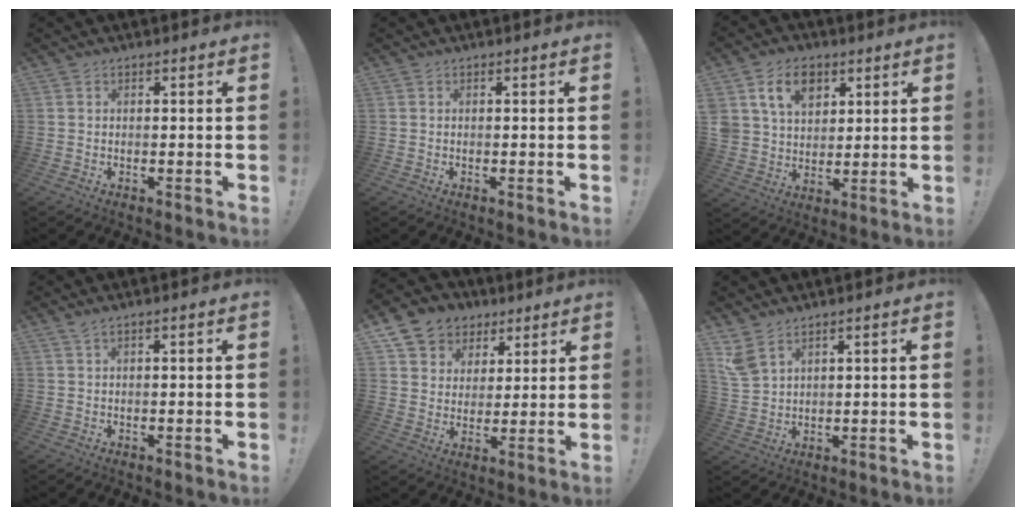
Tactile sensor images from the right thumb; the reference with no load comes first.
{"total": 0.0}
{"total": 12.8, "force": [6.2, 9.2, 6.3], "torque": [-0.093, -0.021, 0.119]}
{"total": 1.2, "force": [0.5, -0.2, 1.1], "torque": [-0.026, 0.000, 0.009]}
{"total": 9.7, "force": [5.3, 7.9, 1.8], "torque": [-0.028, -0.036, 0.108]}
{"total": 6.0, "force": [4.3, 2.9, 3.1], "torque": [-0.064, -0.012, 0.087]}